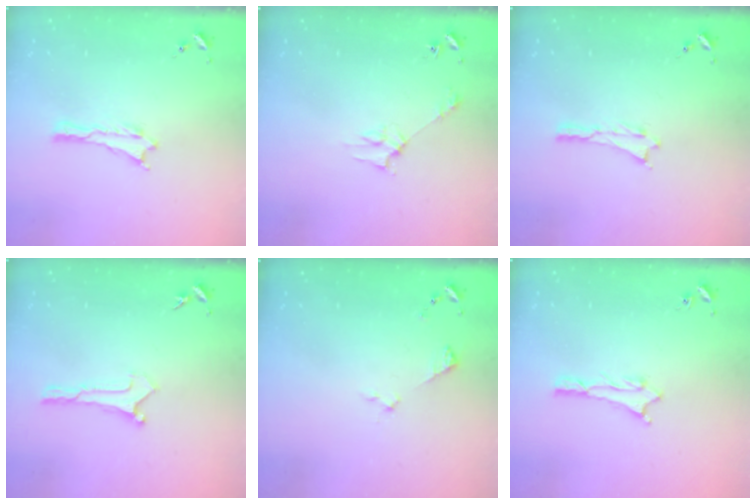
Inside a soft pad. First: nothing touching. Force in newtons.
{"total": 2.8, "press": 2.8, "slide": 0.2}
{"total": 0.0}
{"total": 0.0}
{"total": 2.9, "press": 2.9, "slide": 0.3}
{"total": 0.9, "press": 0.8, "slide": 0.1}